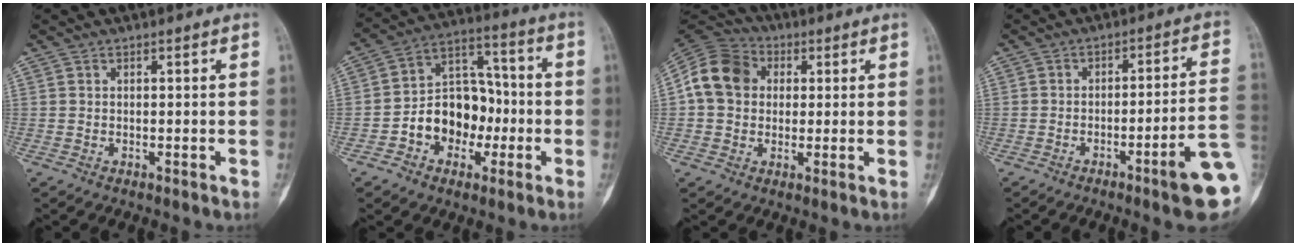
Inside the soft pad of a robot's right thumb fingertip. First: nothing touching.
{"total": 13.3, "force": [-3.4, 10.1, 8.0], "torque": [-0.081, 0.056, -0.060]}
{"total": 11.9, "force": [1.8, 9.8, 6.4], "torque": [-0.106, 0.022, 0.022]}
{"total": 11.5, "force": [-4.7, 0.7, 10.5], "torque": [-0.130, 0.026, -0.066]}